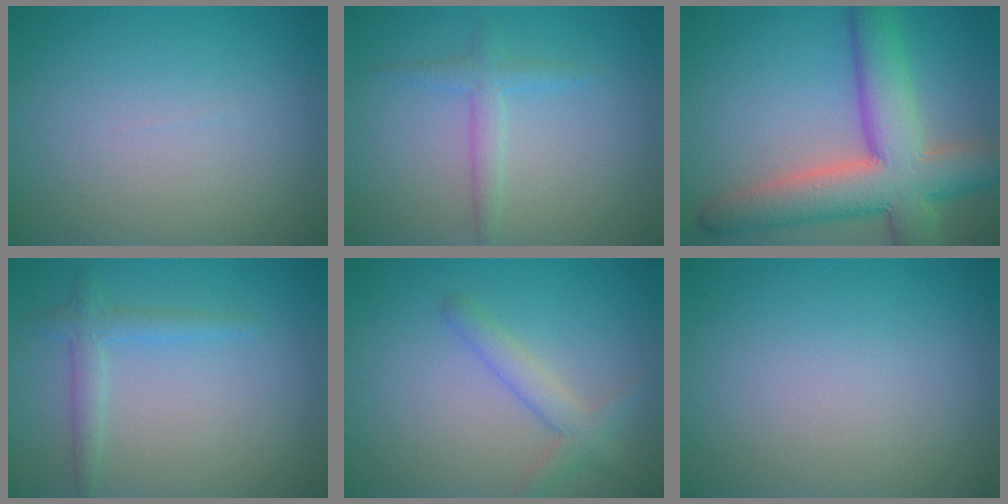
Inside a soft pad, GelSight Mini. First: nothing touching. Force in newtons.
{"total": 1.8, "press": 1.8, "slide": 0.1}
{"total": 9.8, "press": 9.8, "slide": 0.8}
{"total": 1.9, "press": 1.9, "slide": 0.1}
{"total": 2.4, "press": 2.4, "slide": 0.1}
{"total": 0.0}